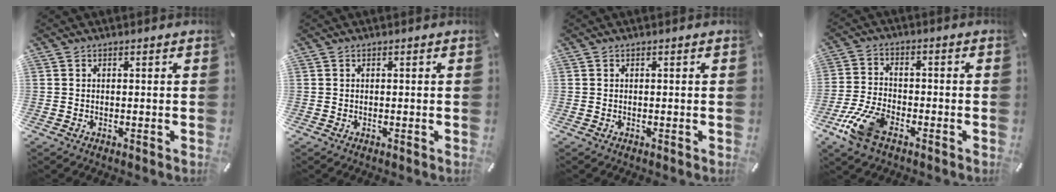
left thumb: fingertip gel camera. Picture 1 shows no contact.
{"total": 0.0}
{"total": 0.0}
{"total": 10.2, "force": [-5.3, 5.6, 6.6], "torque": [-0.142, 0.017, -0.096]}